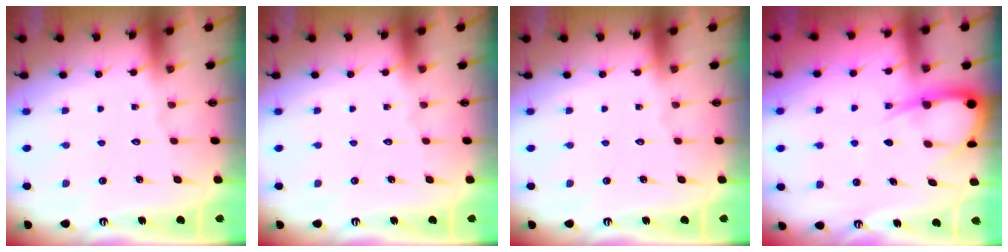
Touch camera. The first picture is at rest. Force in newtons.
{"total": 0.0}
{"total": 0.0}
{"total": 7.9, "press": 7.9, "slide": 0.9}